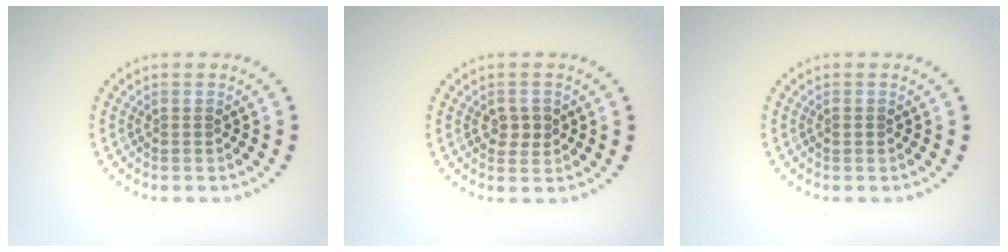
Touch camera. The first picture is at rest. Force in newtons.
{"total": 1.8, "press": 1.8, "slide": 0.1}
{"total": 0.7, "press": 0.7, "slide": 0.1}